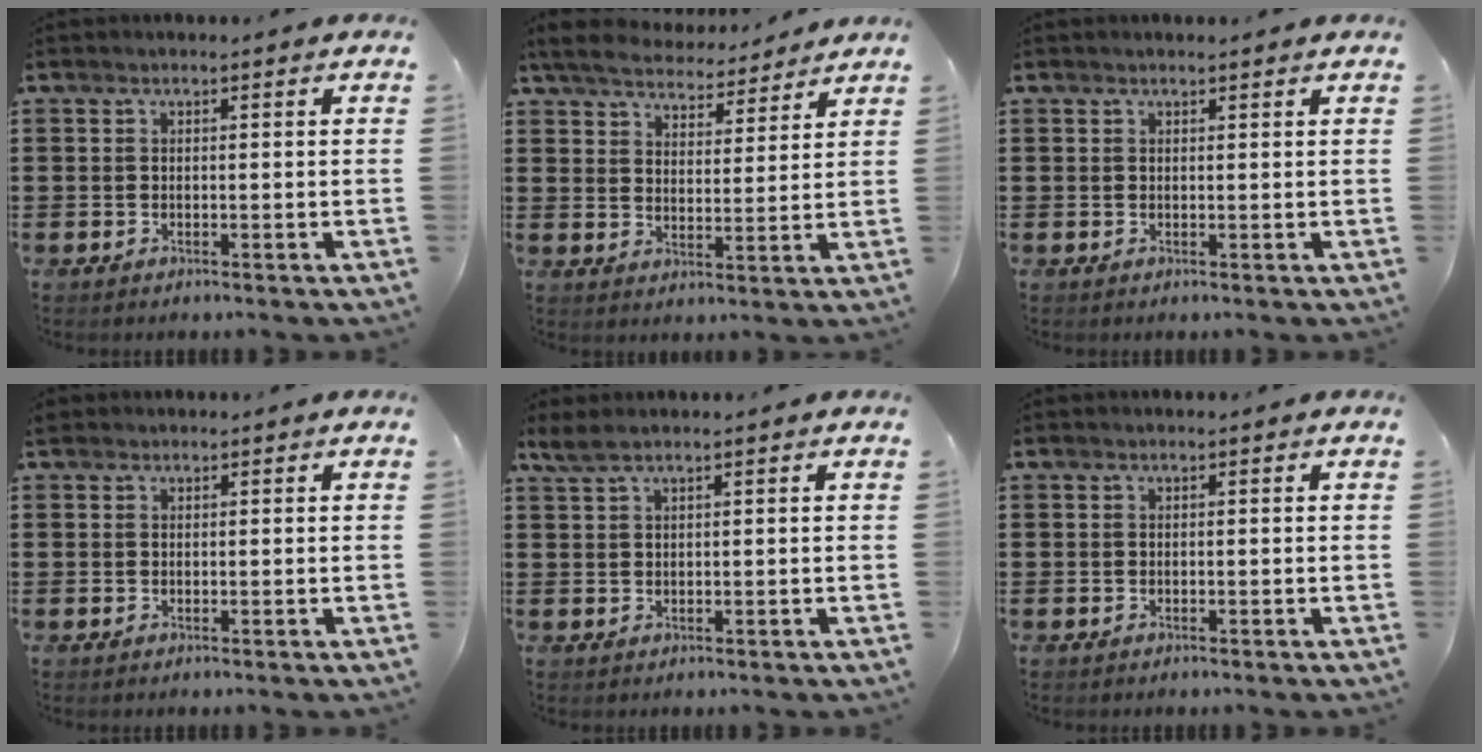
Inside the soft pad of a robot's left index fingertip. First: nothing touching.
{"total": 5.5, "force": [5.3, 1.0, 1.1], "torque": [-0.049, -0.027, 0.092]}
{"total": 0.6, "force": [0.5, 0.0, 0.3], "torque": [-0.007, -0.002, 0.011]}
{"total": 0.9, "force": [0.7, 0.5, 0.3], "torque": [-0.007, 0.004, 0.013]}
{"total": 2.1, "force": [1.4, 0.3, 1.5], "torque": [-0.031, 0.002, 0.026]}
{"total": 0.0}